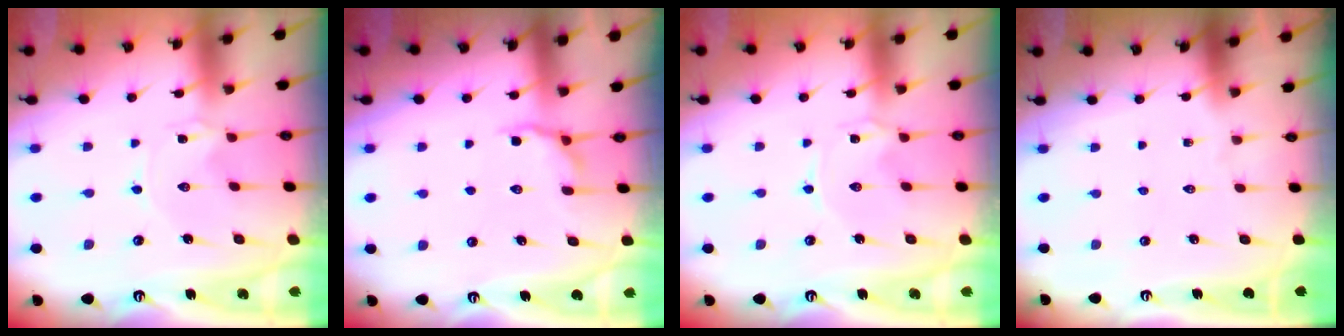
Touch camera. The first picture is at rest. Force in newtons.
{"total": 5.1, "press": 4.7, "slide": 1.9}
{"total": 0.0}
{"total": 0.0}